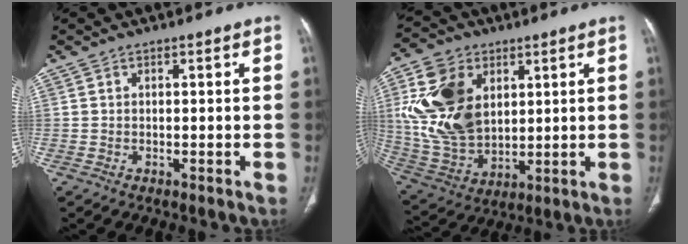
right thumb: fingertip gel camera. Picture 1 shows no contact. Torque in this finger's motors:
{"motor_torque": [0.26, 0.35, 0.85, 1.23, 0.41]}